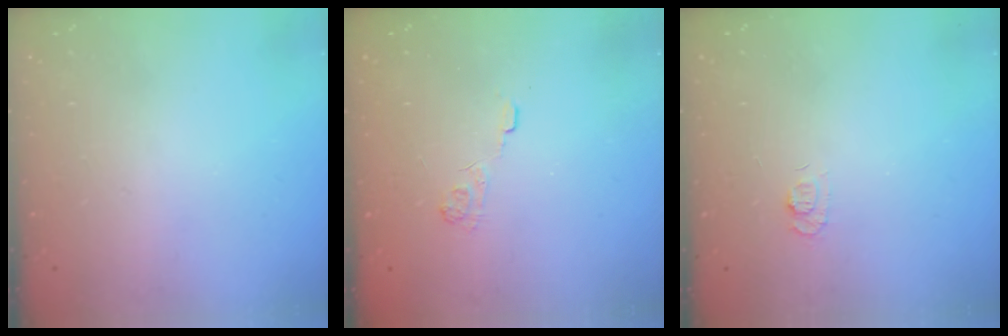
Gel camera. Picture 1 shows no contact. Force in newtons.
{"total": 3.2, "press": 2.8, "slide": 1.5}
{"total": 5.4, "press": 5.3, "slide": 0.7}